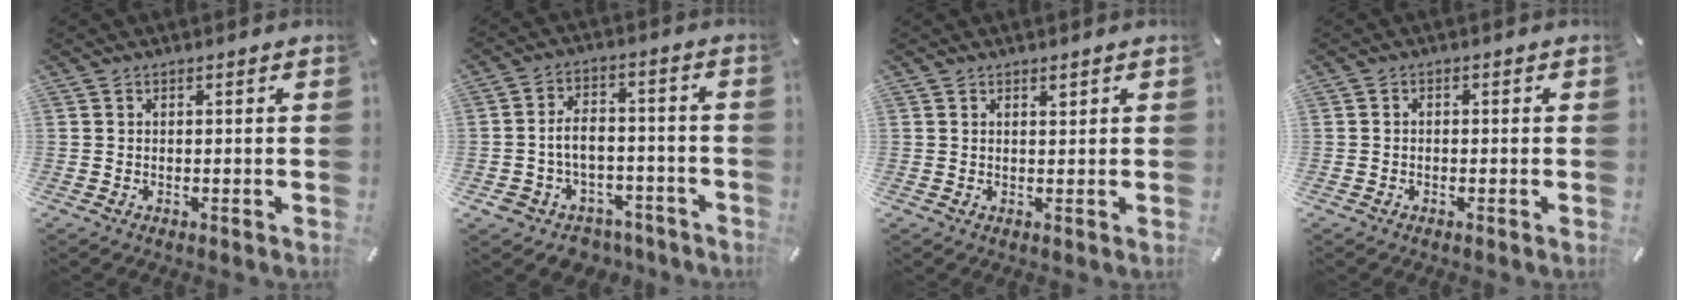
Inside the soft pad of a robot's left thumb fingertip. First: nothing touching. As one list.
[{"total": 7.8, "force": [-2.2, 6.5, 3.7], "torque": [-0.081, 0.023, -0.038]}, {"total": 1.1, "force": [0.7, 0.5, 0.5], "torque": [-0.004, -0.003, 0.012]}, {"total": 1.2, "force": [-0.8, 0.8, 0.4], "torque": [-0.006, 0.006, -0.018]}]